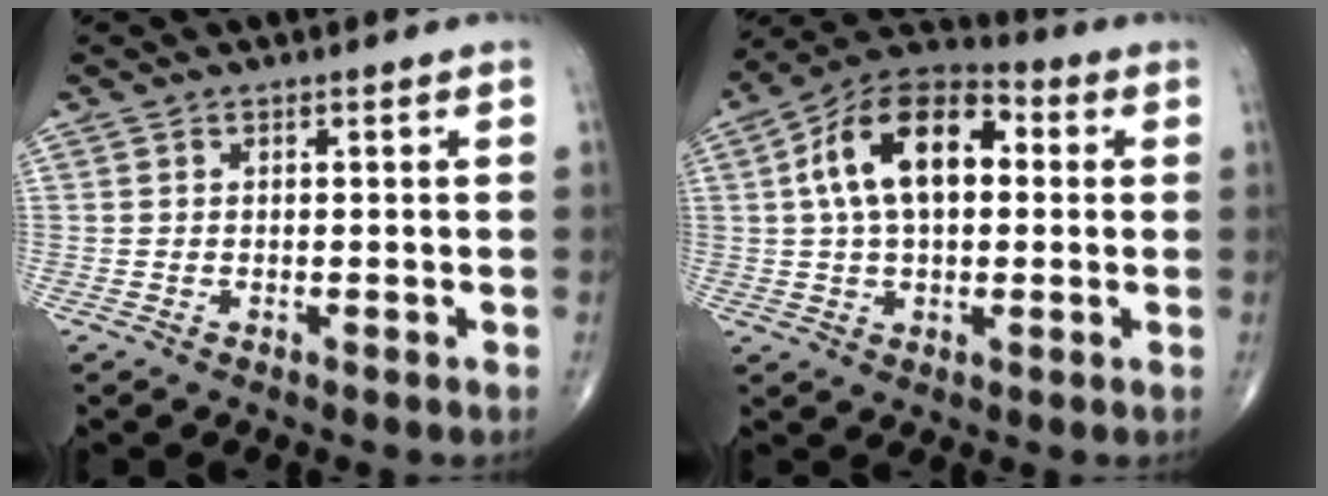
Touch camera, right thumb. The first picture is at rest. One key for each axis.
{"total": 16.0, "fx": 2.8, "fy": 9.3, "fz": 12.8, "tx": -0.210, "ty": 0.031, "tz": 0.039}